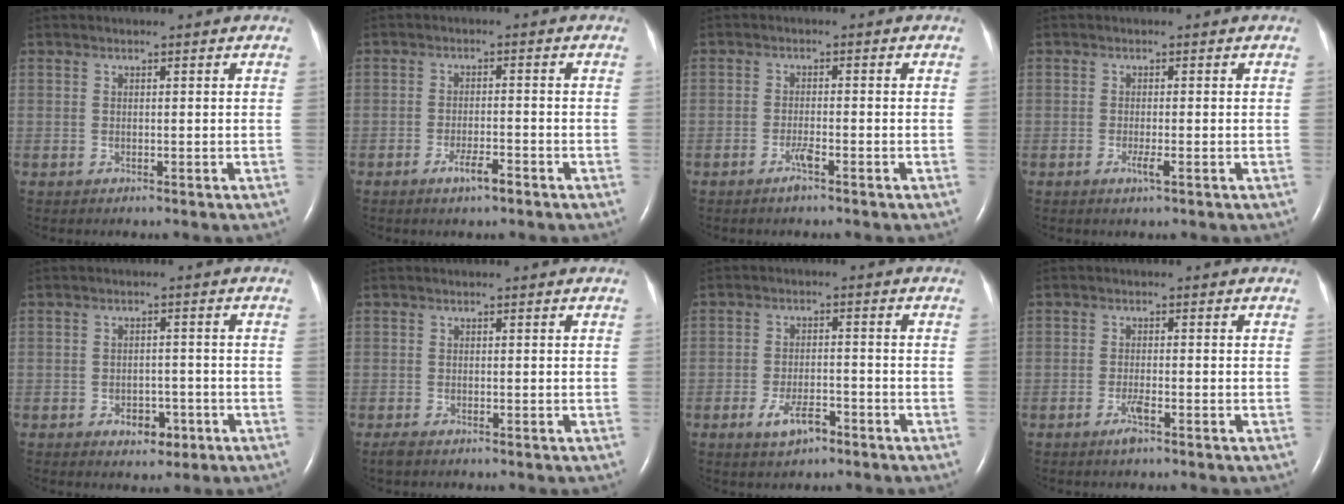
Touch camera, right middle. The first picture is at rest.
{"total": 3.3, "force": [-2.2, 0.5, 2.5], "torque": [-0.047, -0.001, -0.038]}
{"total": 2.0, "force": [-1.4, 0.0, 1.5], "torque": [-0.034, -0.001, -0.027]}
{"total": 1.6, "force": [-0.7, 0.0, 1.5], "torque": [-0.030, -0.004, -0.013]}
{"total": 3.8, "force": [-1.9, 2.4, 2.2], "torque": [-0.026, 0.006, -0.020]}
{"total": 1.2, "force": [-0.9, 0.3, 0.7], "torque": [-0.023, -0.004, -0.016]}
{"total": 4.7, "force": [-2.9, 1.8, 3.3], "torque": [-0.067, -0.001, -0.047]}
{"total": 2.1, "force": [-1.4, 0.1, 1.6], "torque": [-0.037, -0.002, -0.027]}